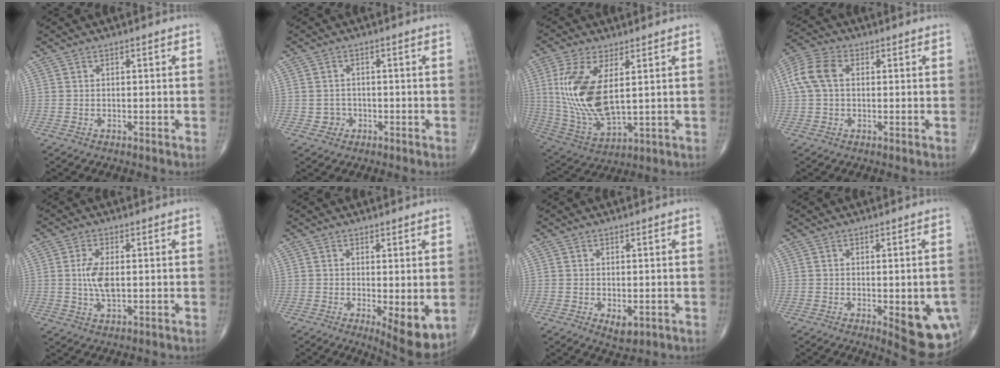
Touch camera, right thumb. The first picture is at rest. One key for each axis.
{"total": 2.5, "fx": -0.8, "fy": 2.3, "fz": 0.3, "tx": 0.008, "ty": 0.009, "tz": -0.013}
{"total": 15.8, "fx": 2.9, "fy": 7.1, "fz": 13.9, "tx": -0.292, "ty": -0.021, "tz": 0.071}
{"total": 7.6, "fx": 1.2, "fy": 5.1, "fz": 5.6, "tx": -0.130, "ty": 0.025, "tz": 0.019}
{"total": 5.2, "fx": 0.3, "fy": 2.3, "fz": 4.6, "tx": -0.097, "ty": -0.006, "tz": 0.006}
{"total": 7.6, "fx": -1.3, "fy": 2.6, "fz": 7.0, "tx": -0.098, "ty": -0.023, "tz": -0.014}
{"total": 3.0, "fx": -0.7, "fy": 1.8, "fz": 2.3, "tx": -0.031, "ty": -0.006, "tz": -0.003}
{"total": 11.2, "fx": -3.0, "fy": 4.1, "fz": 10.0, "tx": -0.104, "ty": -0.010, "tz": -0.025}